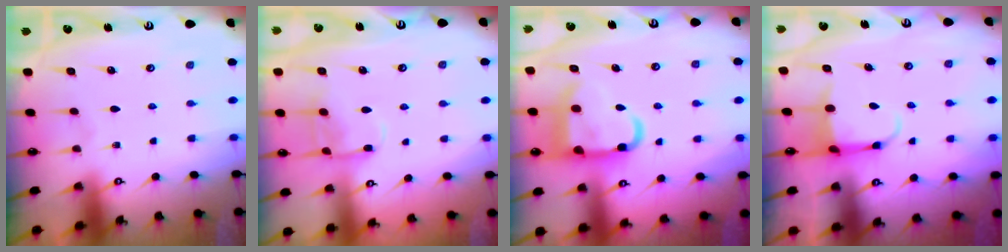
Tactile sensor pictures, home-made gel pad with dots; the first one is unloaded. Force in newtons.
{"total": 9.2, "press": 9.2, "slide": 0.9}
{"total": 14.4, "press": 14.3, "slide": 1.8}
{"total": 3.9, "press": 3.7, "slide": 1.1}